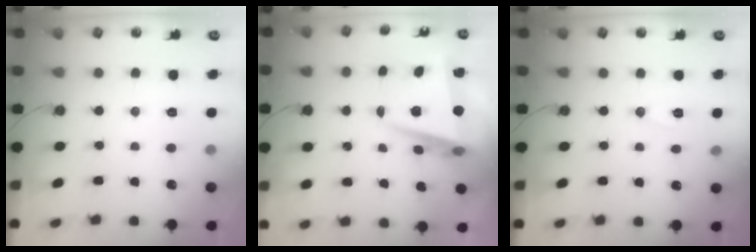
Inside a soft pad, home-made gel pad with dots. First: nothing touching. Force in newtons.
{"total": 8.2, "press": 7.9, "slide": 2.1}
{"total": 7.1, "press": 5.5, "slide": 4.5}